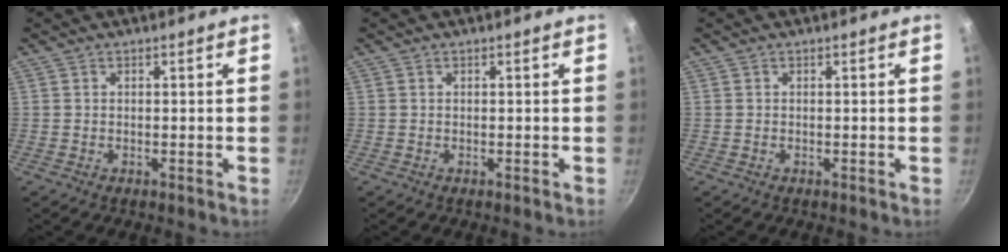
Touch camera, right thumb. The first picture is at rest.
{"total": 0.0}
{"total": 0.0}